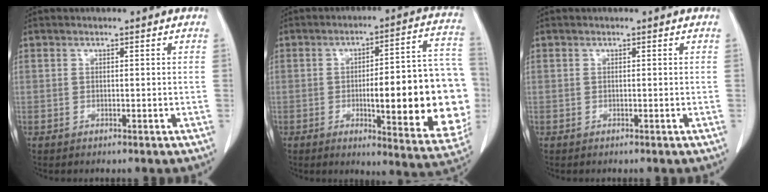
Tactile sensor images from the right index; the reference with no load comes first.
{"total": 22.2, "force": [-2.9, 4.3, 21.6], "torque": [-0.207, 0.026, -0.023]}
{"total": 0.0}